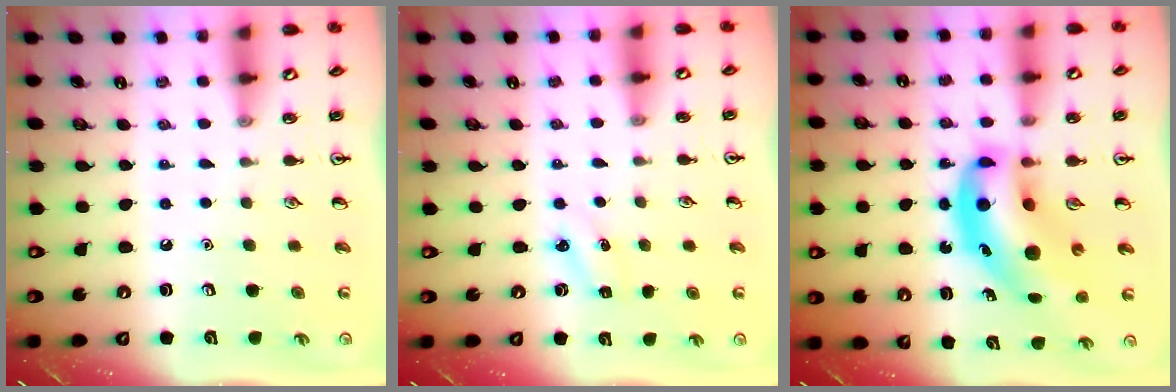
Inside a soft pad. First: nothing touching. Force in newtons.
{"total": 2.5, "press": 2.4, "slide": 0.8}
{"total": 15.4, "press": 14.8, "slide": 4.5}